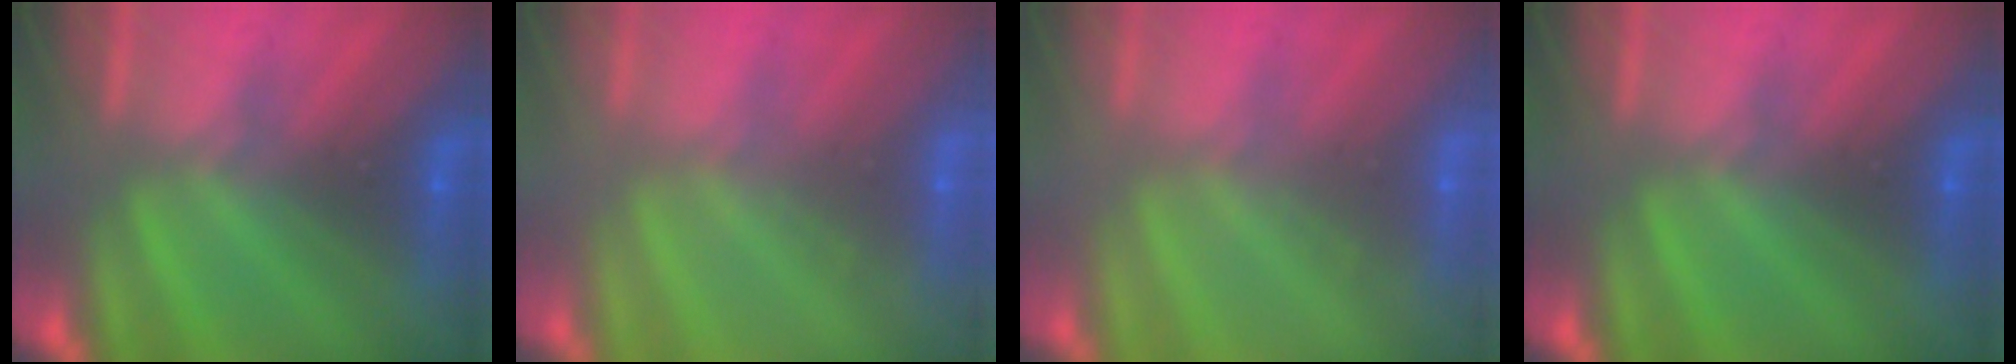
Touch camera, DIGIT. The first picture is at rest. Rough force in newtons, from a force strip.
{"total": 1.8}
{"total": 1.8}
{"total": 0.0}